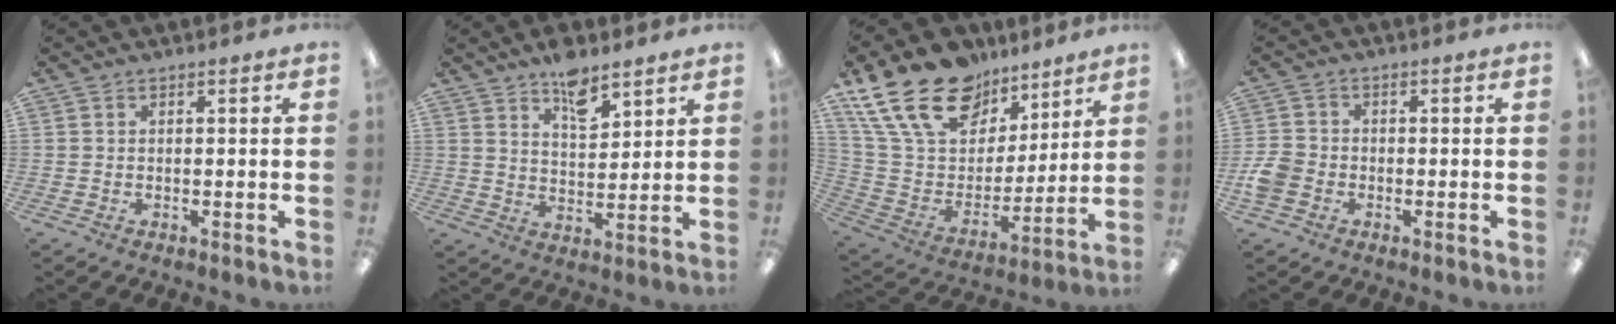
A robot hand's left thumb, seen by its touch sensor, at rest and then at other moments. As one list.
[{"total": 8.0, "force": [6.1, 3.4, 3.9], "torque": [-0.046, -0.040, 0.103]}, {"total": 22.6, "force": [15.1, 13.0, 10.8], "torque": [-0.218, -0.081, 0.281]}, {"total": 5.3, "force": [-1.8, 4.3, 2.5], "torque": [-0.052, 0.013, -0.032]}]